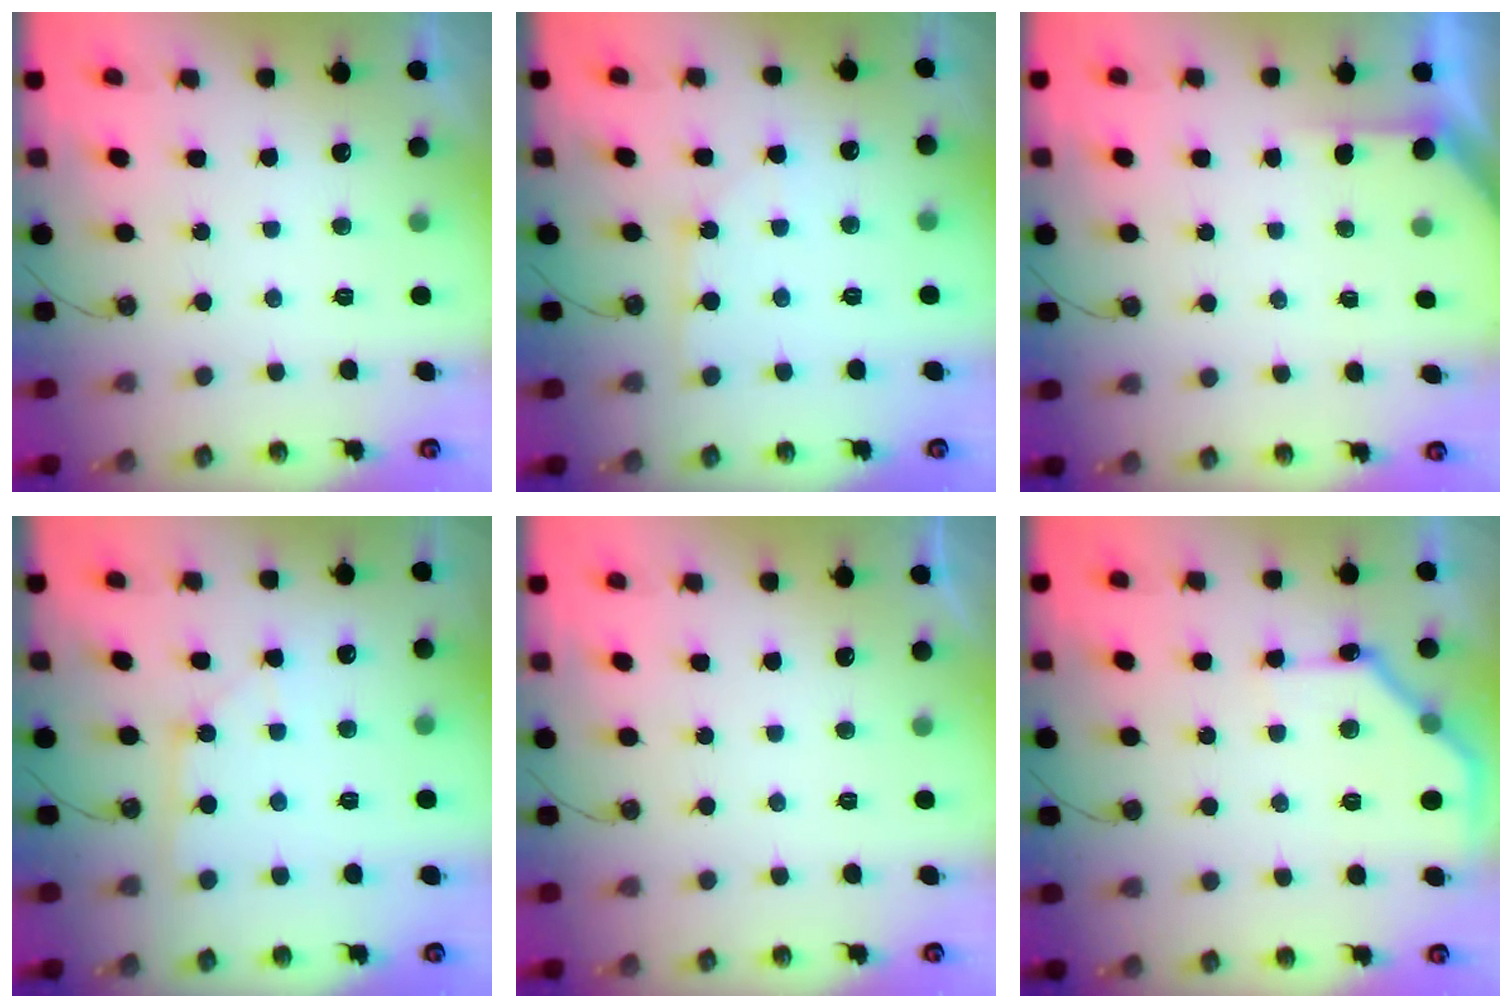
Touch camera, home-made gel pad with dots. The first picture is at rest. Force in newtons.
{"total": 5.0, "press": 5.0, "slide": 0.5}
{"total": 1.2, "press": 1.2, "slide": 0.1}
{"total": 2.0, "press": 2.0, "slide": 0.3}
{"total": 0.0}
{"total": 12.8, "press": 12.8, "slide": 0.2}